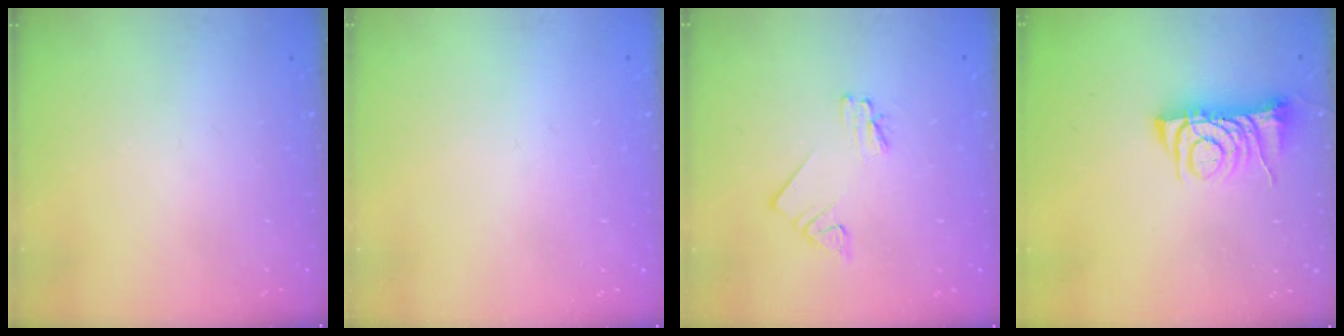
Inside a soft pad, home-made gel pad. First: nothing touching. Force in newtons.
{"total": 0.7, "press": 0.6, "slide": 0.1}
{"total": 2.3, "press": 2.3, "slide": 0.1}
{"total": 7.8, "press": 7.7, "slide": 1.0}